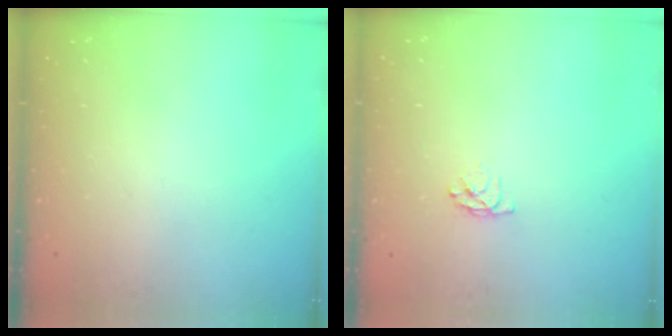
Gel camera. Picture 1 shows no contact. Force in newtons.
{"total": 4.0, "press": 3.9, "slide": 0.5}